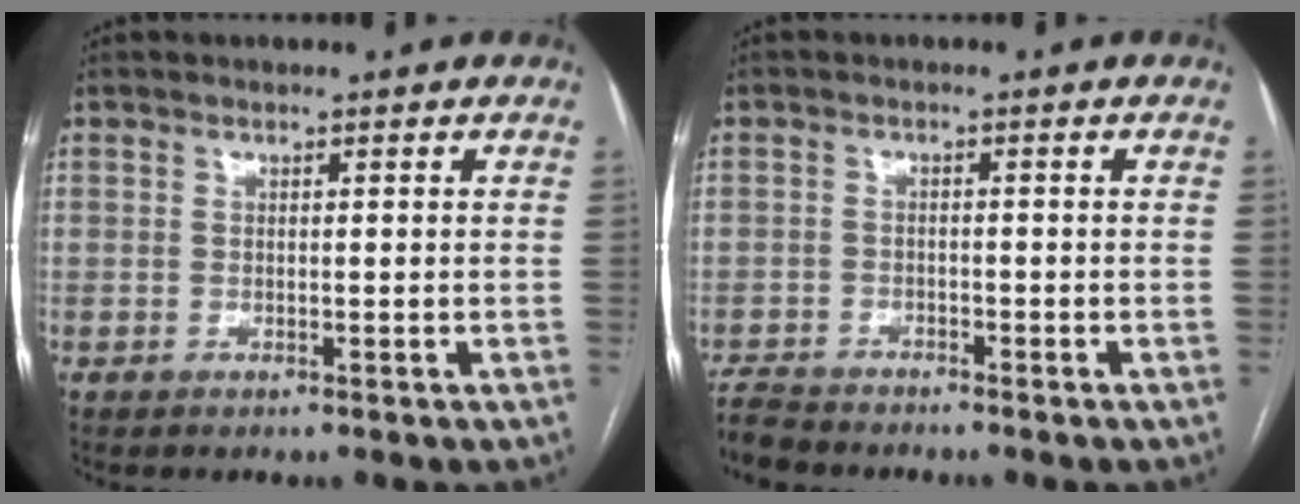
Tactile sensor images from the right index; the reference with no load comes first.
{"total": 4.1, "force": [-4.0, 0.8, 0.4], "torque": [-0.005, -0.014, -0.076]}